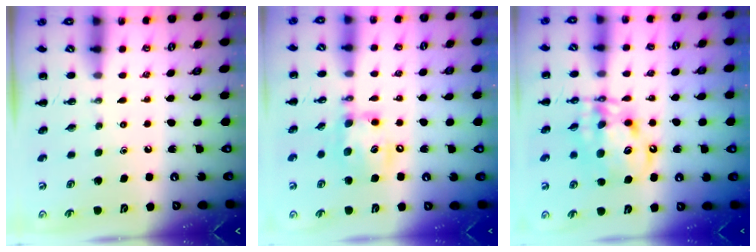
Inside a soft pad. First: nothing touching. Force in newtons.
{"total": 13.2, "press": 13.1, "slide": 2.1}
{"total": 12.3, "press": 11.8, "slide": 3.2}